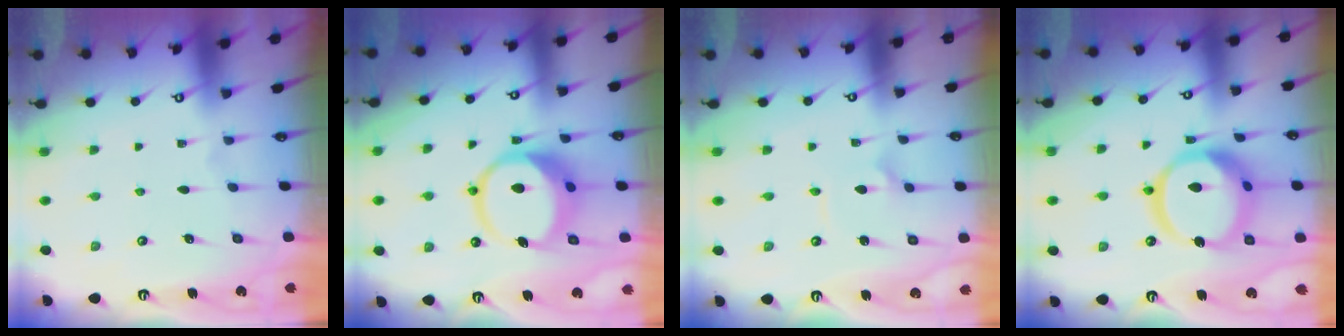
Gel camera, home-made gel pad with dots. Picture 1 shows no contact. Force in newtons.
{"total": 12.1, "press": 12.0, "slide": 1.4}
{"total": 2.1, "press": 2.1, "slide": 0.1}
{"total": 19.3, "press": 19.2, "slide": 1.9}